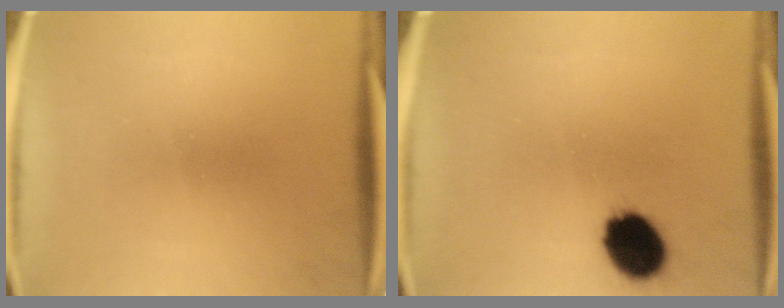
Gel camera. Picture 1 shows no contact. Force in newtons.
{"total": 11.2}